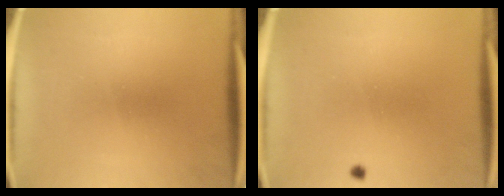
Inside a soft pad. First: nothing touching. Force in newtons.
{"total": 0.5}